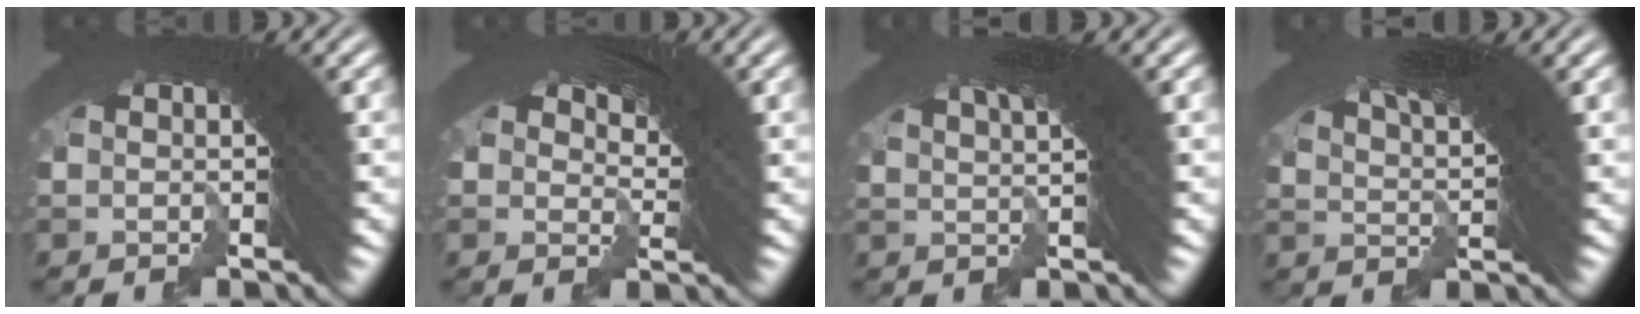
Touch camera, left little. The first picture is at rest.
{"total": 2.2, "force": [0.3, 1.3, 1.8], "torque": [-0.035, -0.017, 0.014]}
{"total": 6.6, "force": [4.3, -0.5, 5.0], "torque": [-0.063, 0.047, 0.060]}
{"total": 7.7, "force": [4.6, -0.2, 6.2], "torque": [-0.089, 0.033, 0.072]}